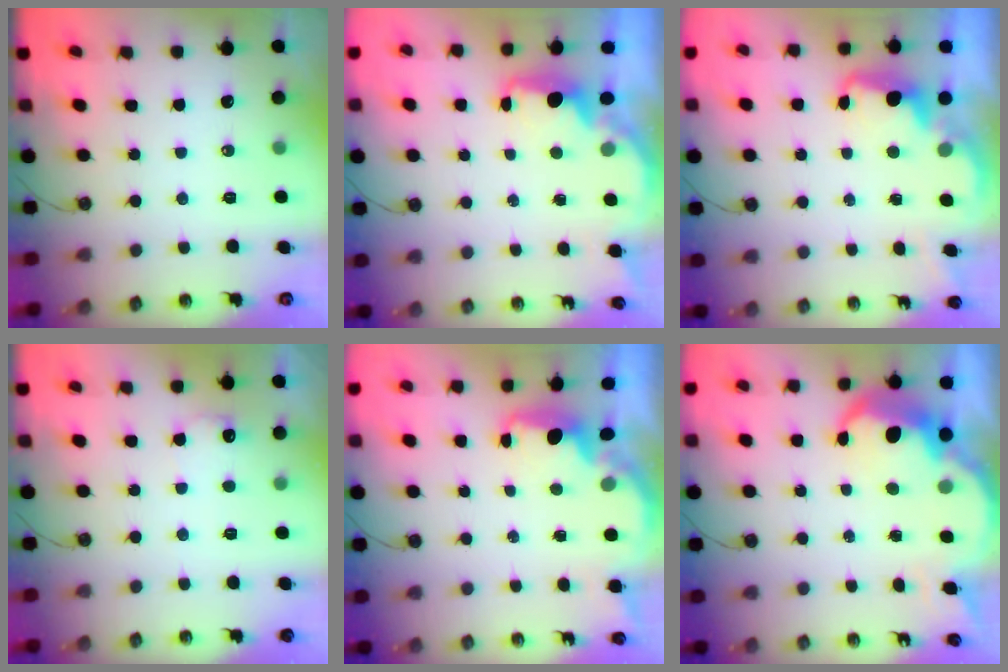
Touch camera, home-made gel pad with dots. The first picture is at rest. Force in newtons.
{"total": 2.1, "press": 2.0, "slide": 0.5}
{"total": 2.6, "press": 2.5, "slide": 0.6}
{"total": 6.6, "press": 6.6, "slide": 0.5}
{"total": 2.2, "press": 2.0, "slide": 0.8}
{"total": 9.1, "press": 9.1, "slide": 0.3}